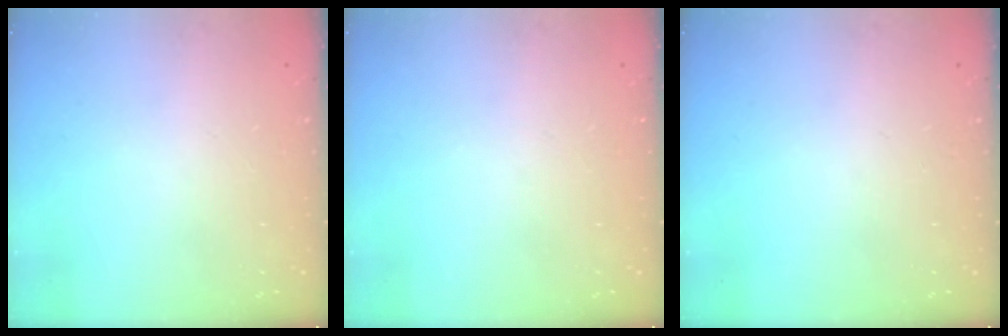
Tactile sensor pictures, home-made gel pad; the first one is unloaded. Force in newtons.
{"total": 0.0}
{"total": 0.0}